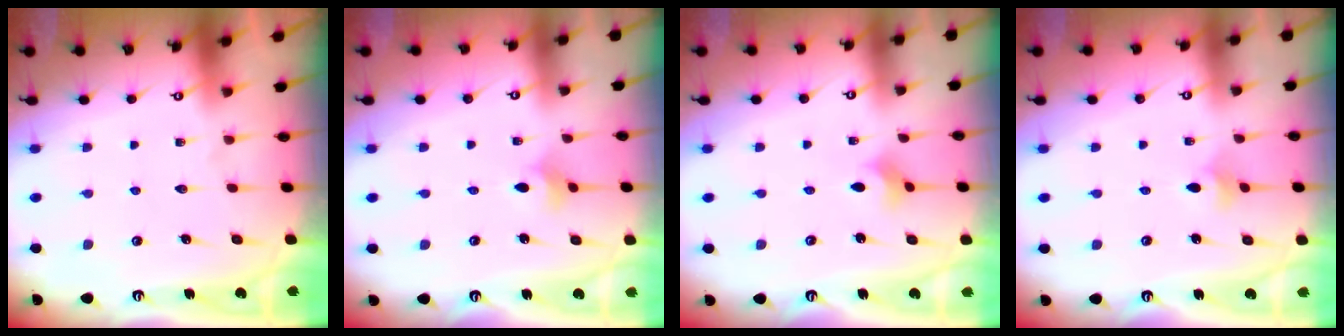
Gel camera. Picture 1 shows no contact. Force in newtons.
{"total": 3.7, "press": 3.7, "slide": 0.4}
{"total": 2.1, "press": 2.0, "slide": 0.5}
{"total": 2.9, "press": 2.9, "slide": 0.6}